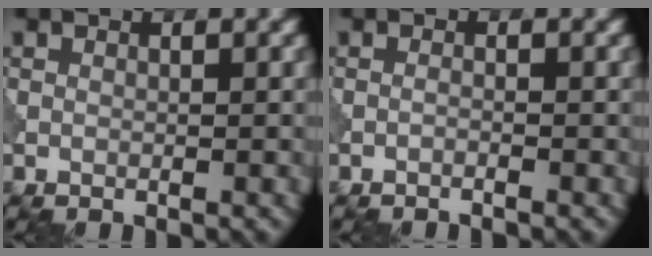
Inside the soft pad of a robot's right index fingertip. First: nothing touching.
{"total": 0.7, "force": [-0.6, 0.0, 0.4], "torque": [-0.010, 0.002, -0.015]}